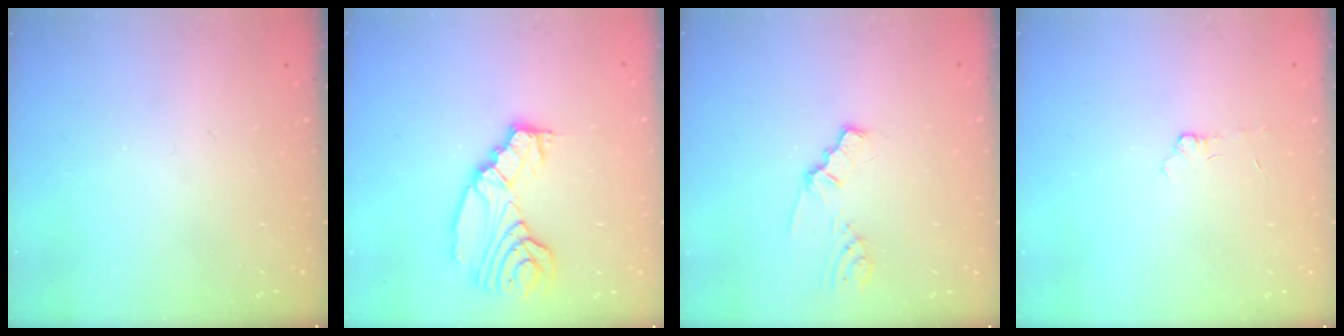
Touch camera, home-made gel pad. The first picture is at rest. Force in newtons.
{"total": 11.5, "press": 11.5, "slide": 1.0}
{"total": 1.5, "press": 1.5, "slide": 0.1}
{"total": 3.0, "press": 3.0, "slide": 0.2}